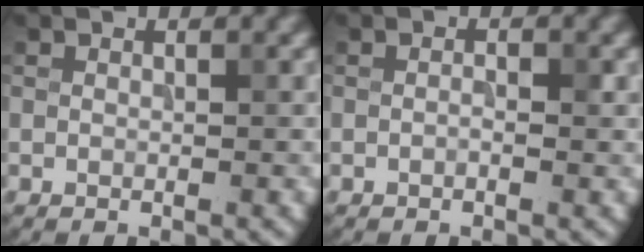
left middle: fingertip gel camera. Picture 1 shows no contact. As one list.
[{"total": 1.0, "force": [-0.2, 0.3, 0.9], "torque": [-0.017, 0.000, -0.004]}]